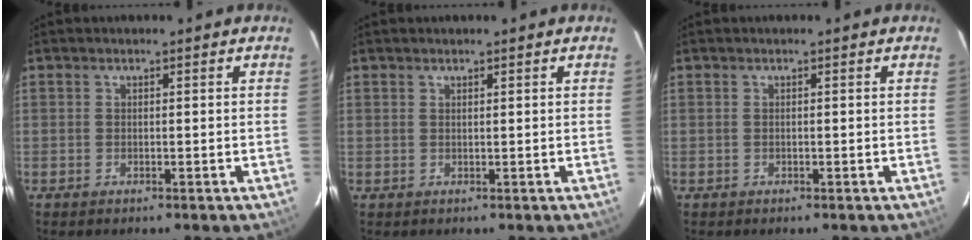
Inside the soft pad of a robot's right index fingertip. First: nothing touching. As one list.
[{"total": 0.8, "force": [0.5, 0.6, 0.0], "torque": [0.000, 0.002, 0.009]}, {"total": 0.0}]